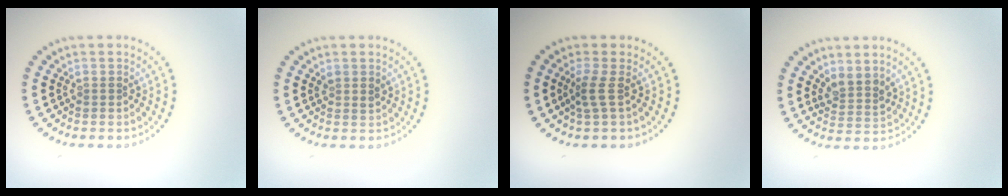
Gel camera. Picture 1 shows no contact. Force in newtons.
{"total": 0.9, "press": 0.9, "slide": 0.3}
{"total": 1.7, "press": 1.2, "slide": 1.3}
{"total": 2.4, "press": 1.9, "slide": 1.5}